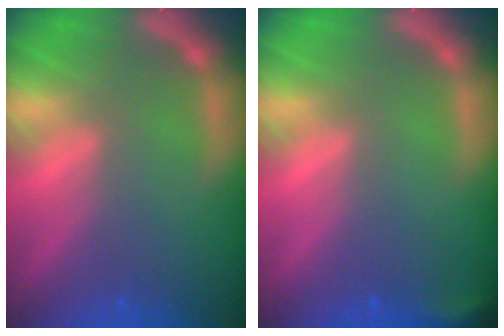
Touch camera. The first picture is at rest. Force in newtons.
{"total": 1.9}